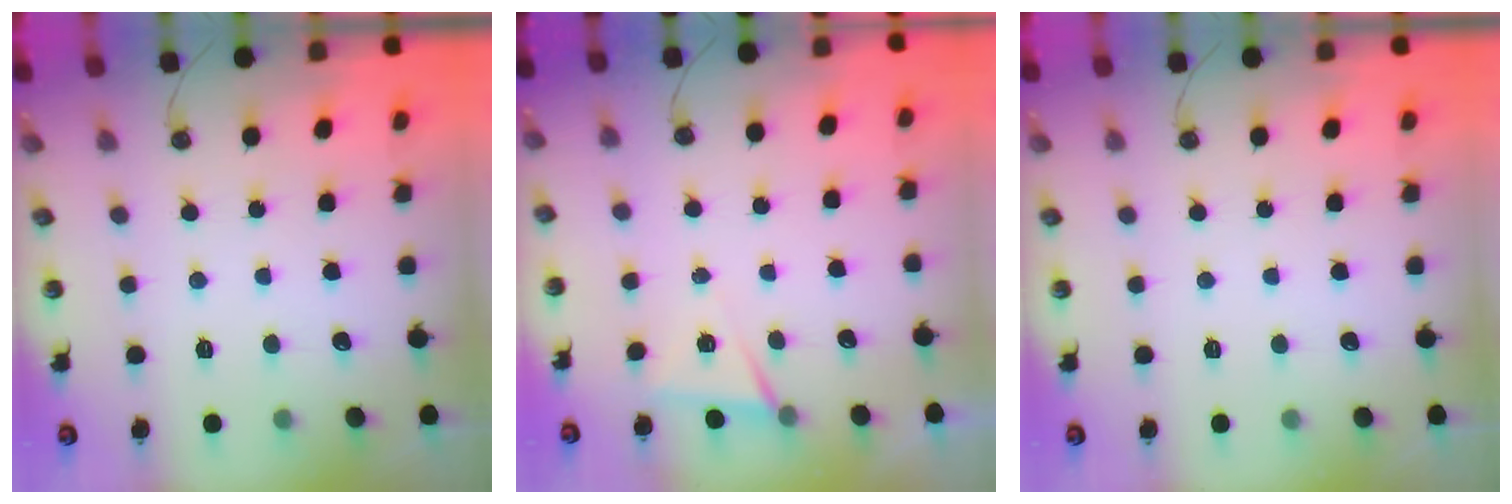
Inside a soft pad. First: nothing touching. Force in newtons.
{"total": 5.0, "press": 2.4, "slide": 4.3}
{"total": 0.0}